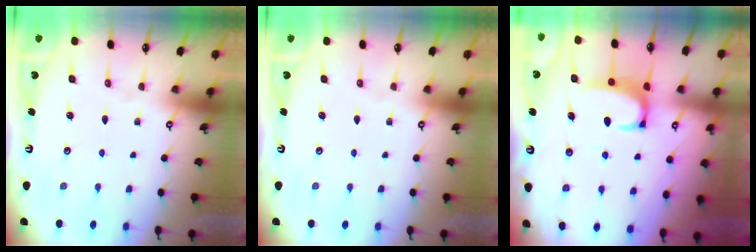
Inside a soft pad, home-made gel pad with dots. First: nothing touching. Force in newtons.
{"total": 0.0}
{"total": 3.4, "press": 3.4, "slide": 0.6}